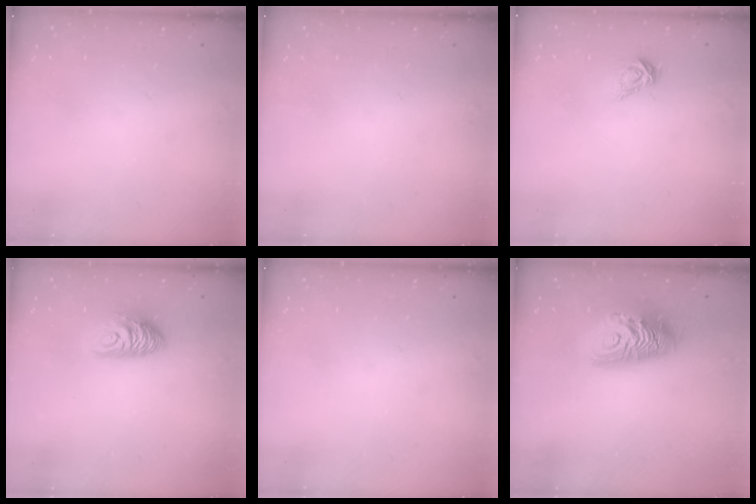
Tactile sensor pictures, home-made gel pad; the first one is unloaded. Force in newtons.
{"total": 0.0}
{"total": 5.7, "press": 5.6, "slide": 0.5}
{"total": 8.4, "press": 8.4, "slide": 0.8}
{"total": 0.0}
{"total": 12.5, "press": 12.5, "slide": 0.9}